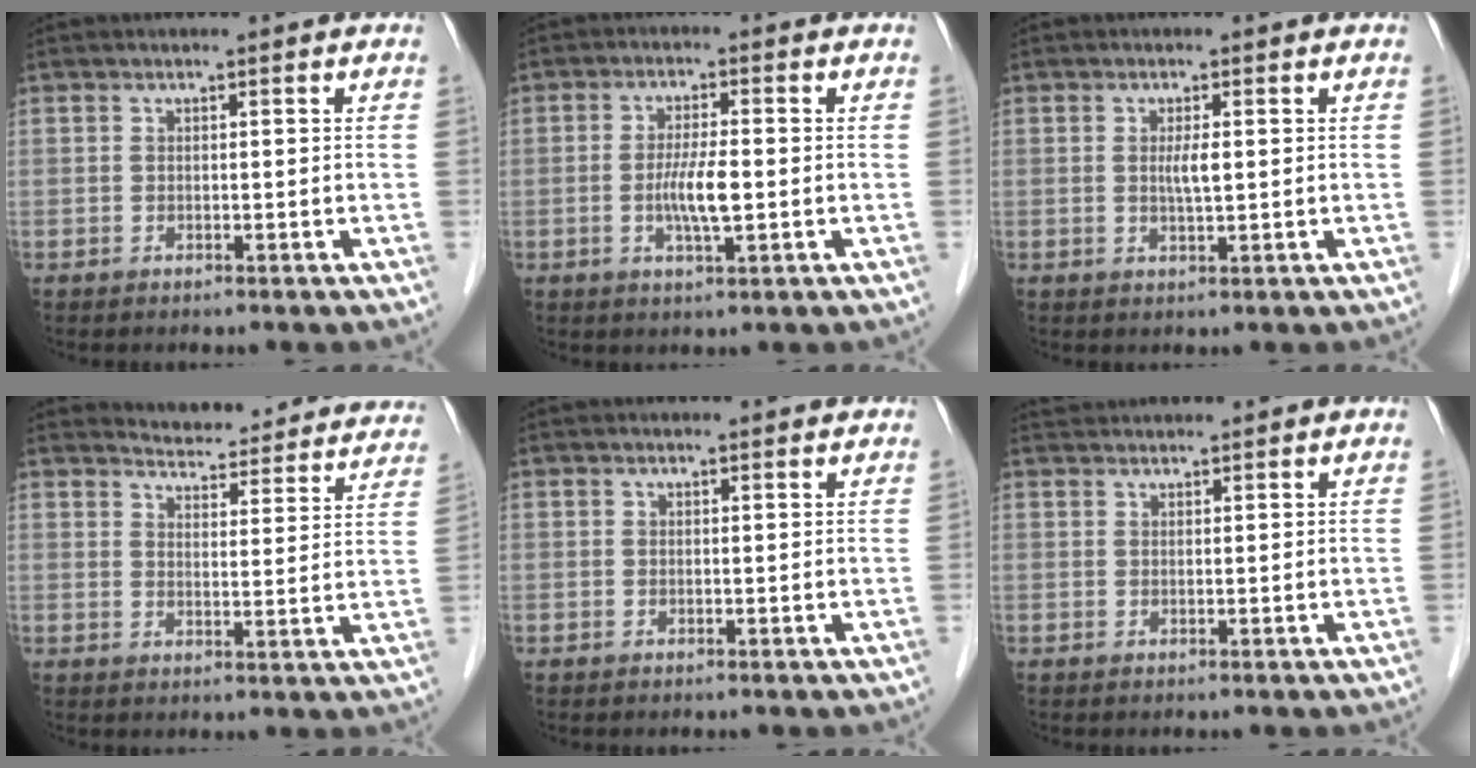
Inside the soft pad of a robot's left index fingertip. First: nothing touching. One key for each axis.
{"total": 5.1, "fx": -0.8, "fy": 0.6, "fz": 5.0, "tx": -0.100, "ty": -0.007, "tz": -0.014}
{"total": 2.3, "fx": 0.3, "fy": 0.2, "fz": 2.2, "tx": -0.044, "ty": -0.002, "tz": 0.005}
{"total": 17.5, "fx": 17.0, "fy": 3.2, "fz": 2.9, "tx": -0.018, "ty": -0.043, "tz": 0.186}
{"total": 1.0, "fx": 1.0, "fy": 0.1, "fz": 0.0, "tx": -0.011, "ty": -0.001, "tz": 0.011}
{"total": 3.4, "fx": 3.4, "fy": 0.2, "fz": 0.4, "tx": -0.009, "ty": 0.036, "tz": 0.059}